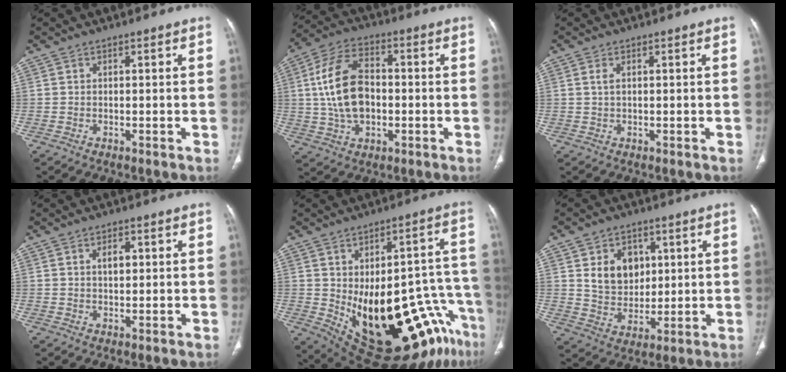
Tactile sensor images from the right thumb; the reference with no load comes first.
{"total": 14.1, "force": [0.0, 8.8, 11.1], "torque": [-0.203, 0.021, 0.000]}
{"total": 1.3, "force": [0.4, 0.5, 1.1], "torque": [-0.027, 0.003, 0.011]}
{"total": 2.5, "force": [0.6, 1.4, 1.9], "torque": [-0.025, -0.001, 0.010]}
{"total": 24.3, "force": [-9.4, 9.7, 20.2], "torque": [-0.232, 0.028, -0.111]}
{"total": 9.8, "force": [2.9, 7.7, 5.4], "torque": [-0.047, -0.017, 0.060]}